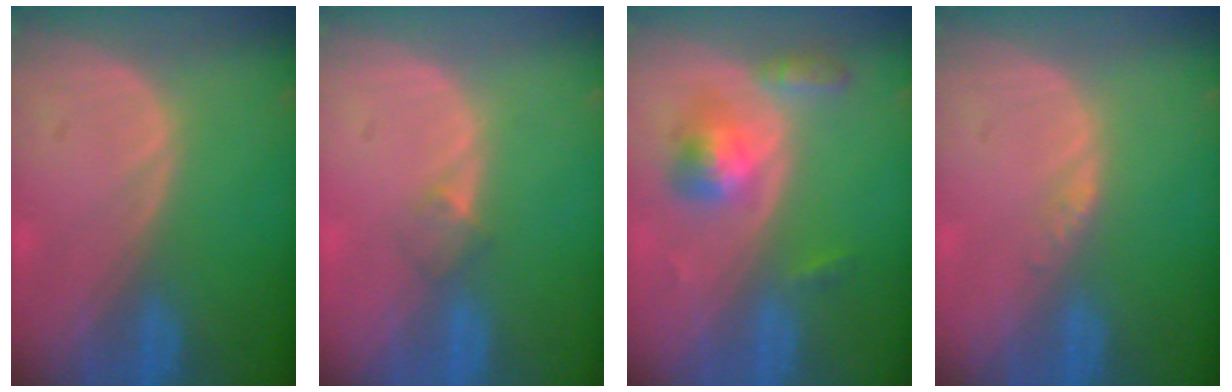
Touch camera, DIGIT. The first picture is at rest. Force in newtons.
{"total": 2.0, "press": 1.6, "slide": 1.1}
{"total": 5.3, "press": 5.0, "slide": 1.6}
{"total": 1.1, "press": 1.1, "slide": 0.1}